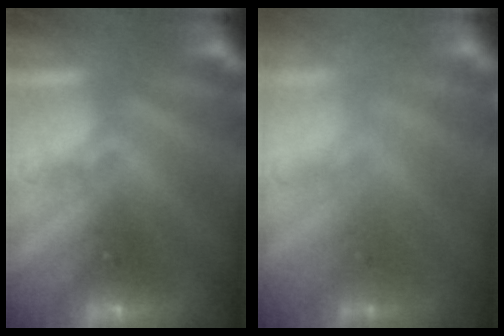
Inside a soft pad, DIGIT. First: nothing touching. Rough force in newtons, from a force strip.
{"total": 2.3}